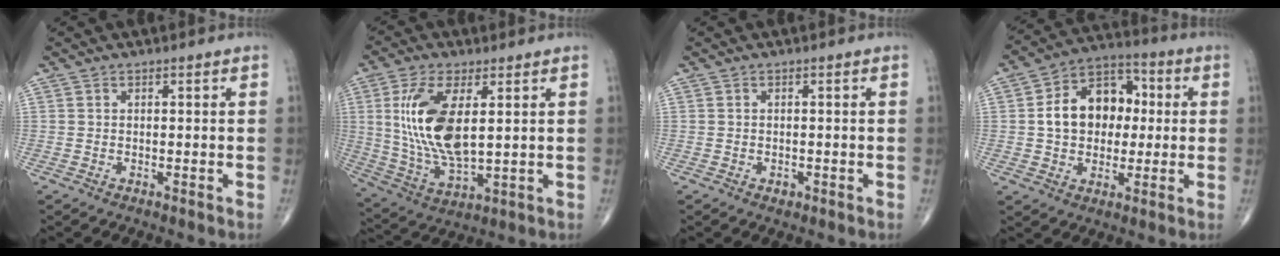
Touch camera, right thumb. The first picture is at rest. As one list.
[{"total": 15.2, "force": [3.1, 6.5, 13.3], "torque": [-0.274, -0.021, 0.070]}, {"total": 0.9, "force": [-0.4, 0.6, 0.5], "torque": [-0.006, 0.000, -0.004]}, {"total": 14.1, "force": [1.0, 10.4, 9.4], "torque": [-0.117, 0.026, 0.010]}]